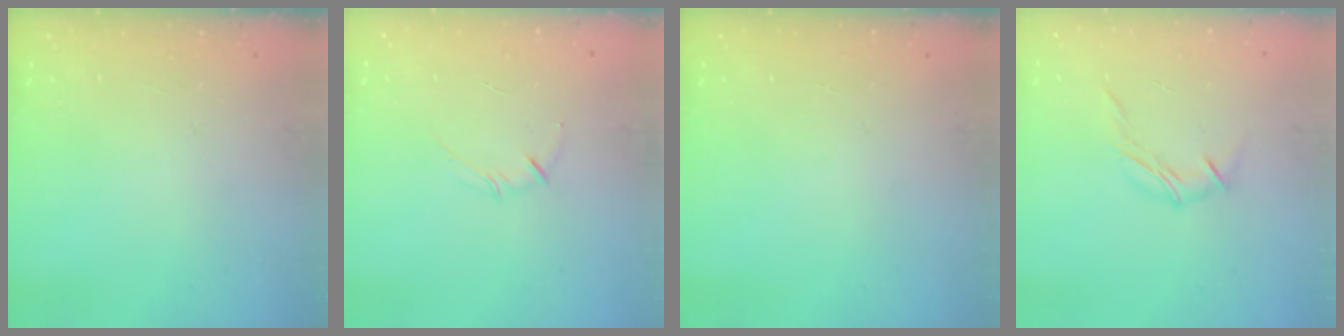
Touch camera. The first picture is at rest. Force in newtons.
{"total": 2.5, "press": 2.4, "slide": 0.4}
{"total": 0.0}
{"total": 5.6, "press": 5.5, "slide": 0.8}